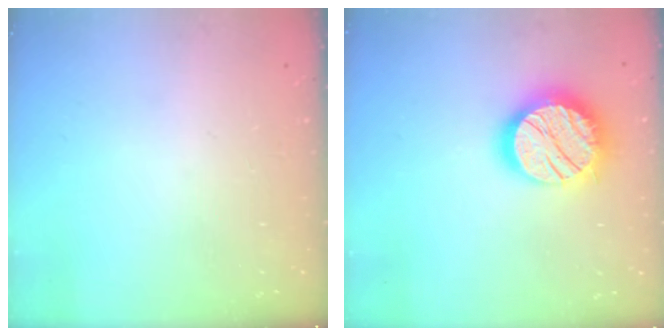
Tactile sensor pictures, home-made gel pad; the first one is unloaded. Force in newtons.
{"total": 19.9, "press": 19.9, "slide": 1.3}